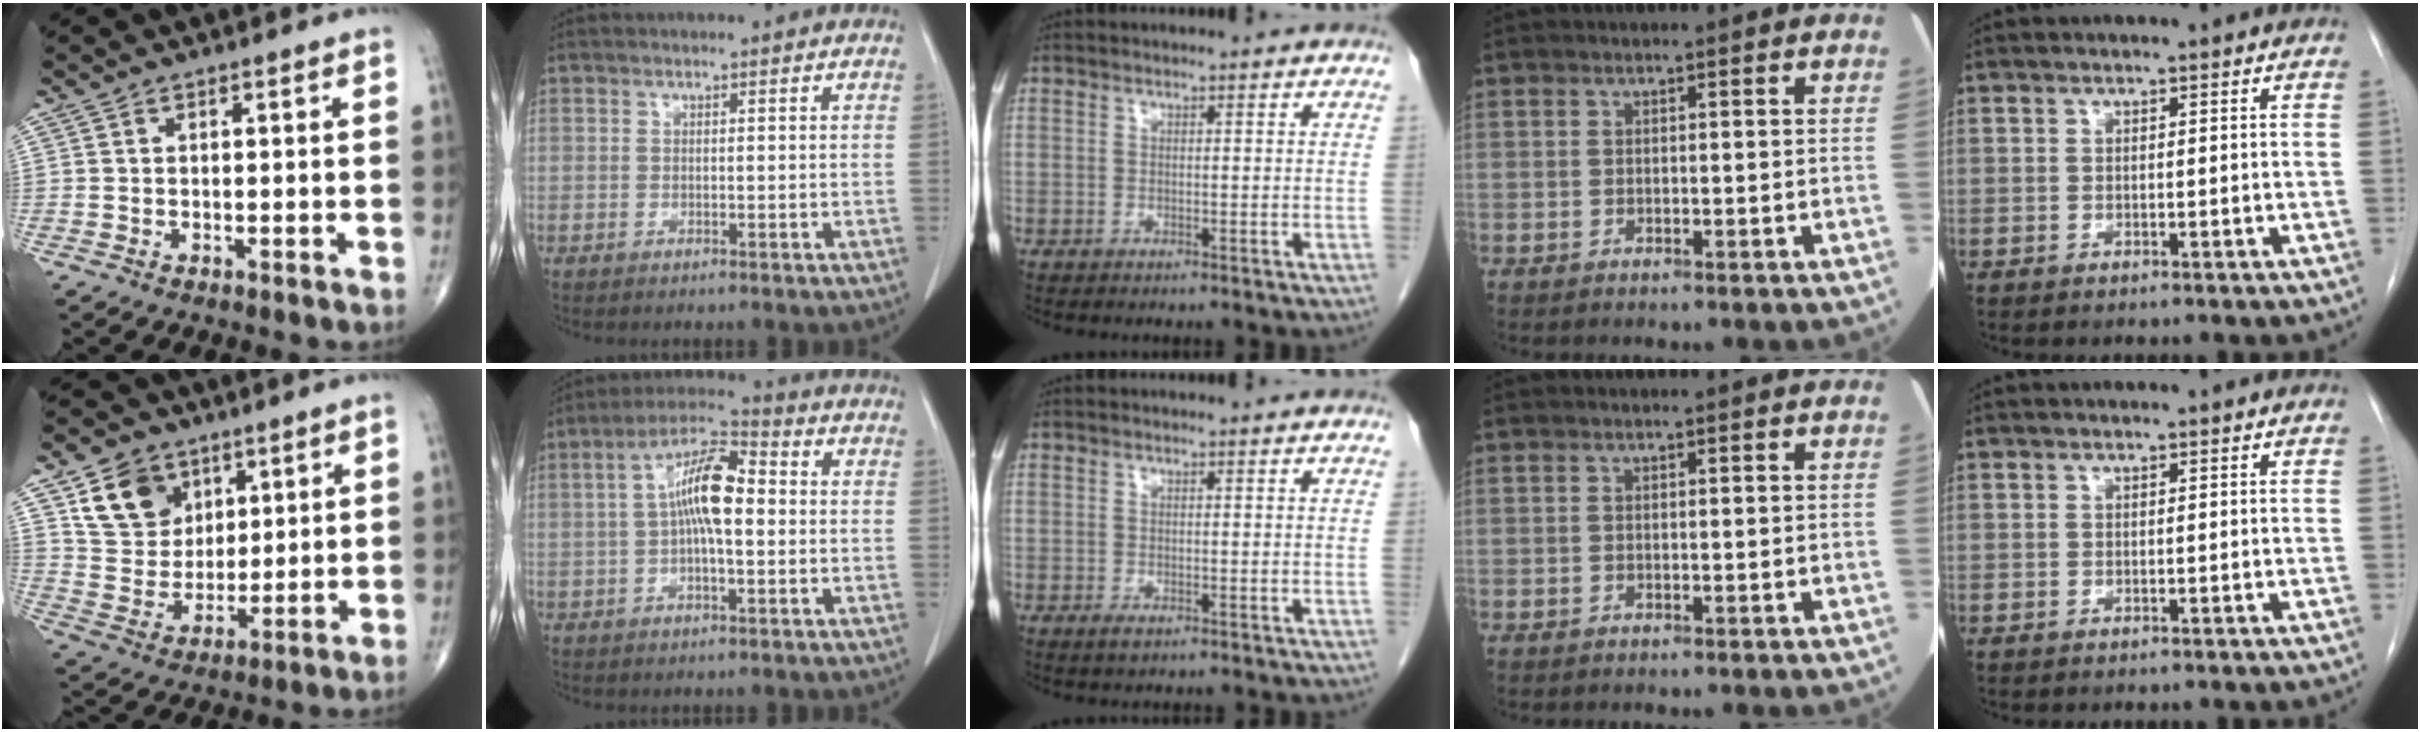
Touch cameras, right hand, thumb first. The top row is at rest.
{"thumb": {"total": 12.1, "force": [6.1, 9.2, 4.9], "torque": [-0.063, -0.028, 0.121]}, "index": {"total": 9.6, "force": [0.4, 2.6, 9.2], "torque": [-0.176, 0.027, -0.001]}, "middle": {"total": 1.1, "force": [-0.6, 0.5, 0.8], "torque": [-0.016, -0.002, -0.006]}}